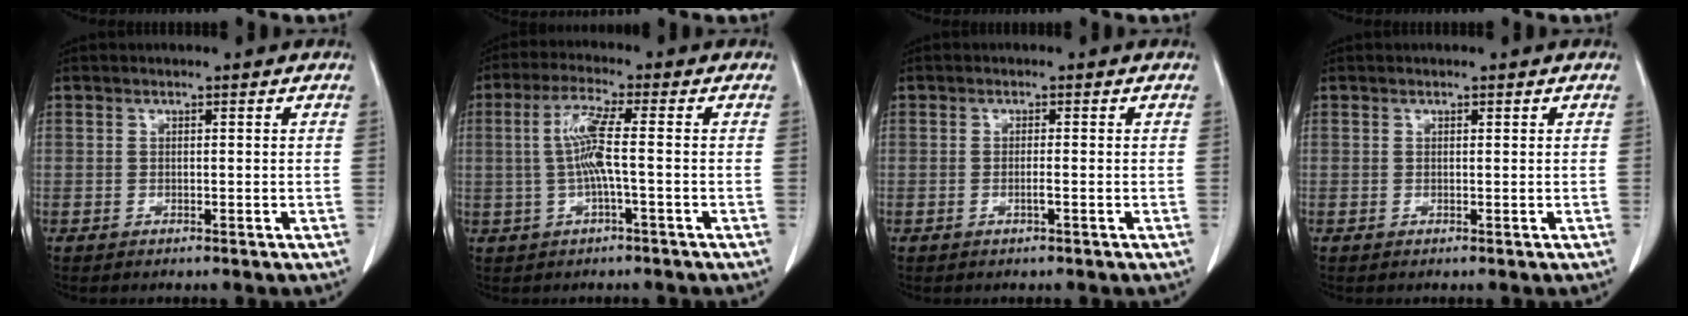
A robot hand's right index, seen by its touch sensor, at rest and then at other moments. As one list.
[{"total": 6.2, "force": [-0.1, 0.2, 6.2], "torque": [-0.127, 0.011, -0.003]}, {"total": 1.2, "force": [-0.4, -0.1, 1.1], "torque": [-0.023, -0.001, -0.007]}, {"total": 0.0}]